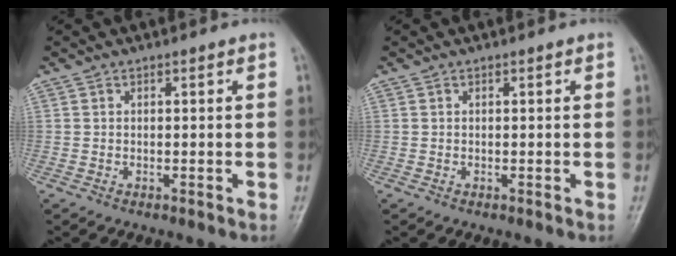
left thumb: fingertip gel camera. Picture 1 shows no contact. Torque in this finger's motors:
{"motor_torque": [0.00, 0.02, 0.00, 0.00, 0.00]}